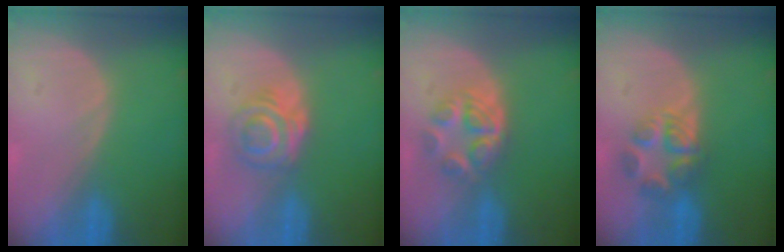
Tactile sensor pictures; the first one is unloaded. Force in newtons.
{"total": 6.3, "press": 5.2, "slide": 3.5}
{"total": 6.3, "press": 5.3, "slide": 3.4}
{"total": 5.6, "press": 5.5, "slide": 1.1}